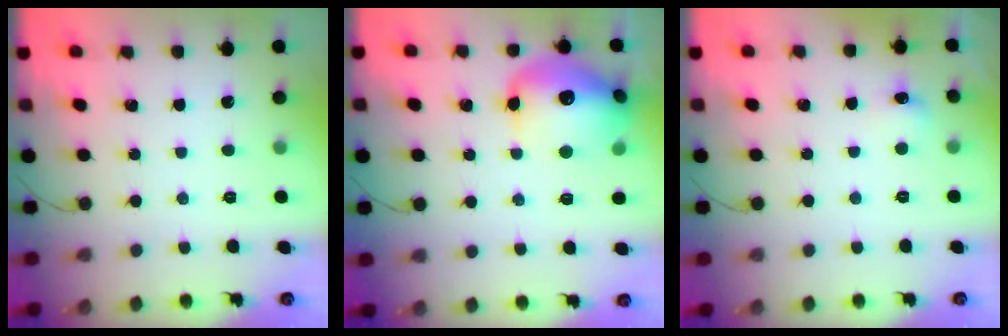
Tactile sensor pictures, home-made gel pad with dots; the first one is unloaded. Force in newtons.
{"total": 18.0, "press": 17.9, "slide": 2.2}
{"total": 5.1, "press": 5.0, "slide": 1.3}